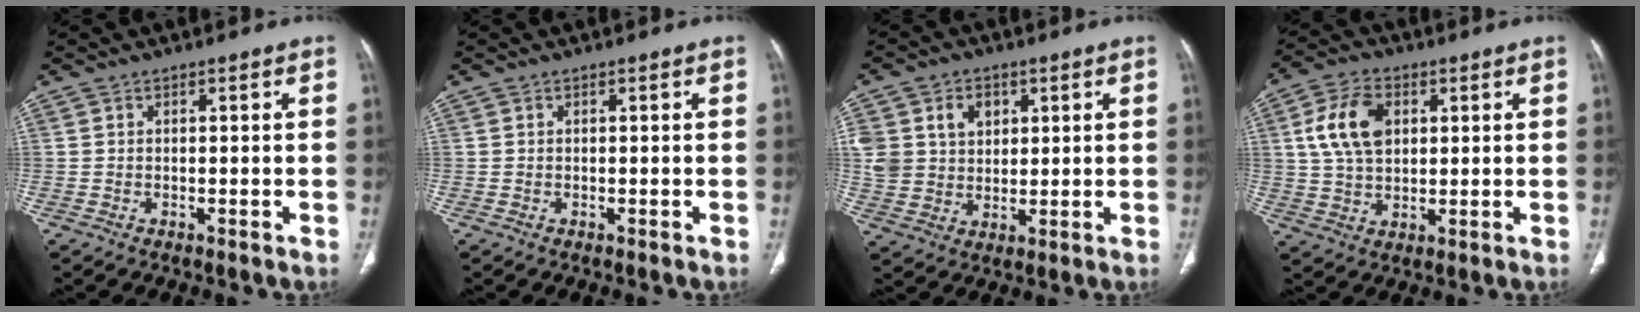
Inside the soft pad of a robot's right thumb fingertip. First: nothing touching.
{"total": 0.0}
{"total": 11.0, "force": [3.6, 8.9, 5.4], "torque": [-0.086, -0.005, 0.077]}
{"total": 10.8, "force": [2.8, 7.1, 7.6], "torque": [-0.134, 0.002, 0.053]}